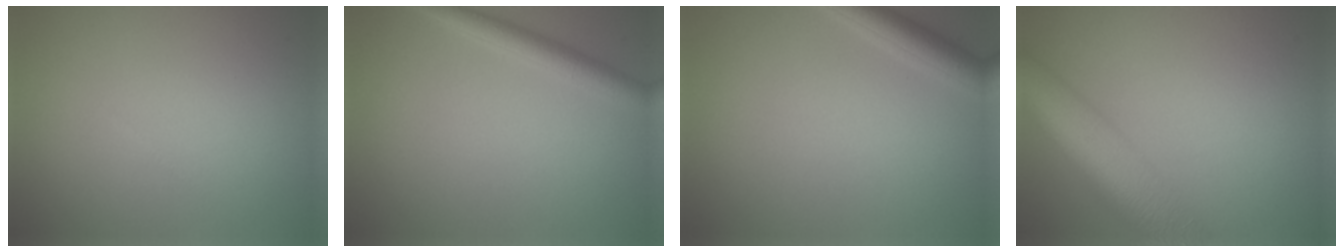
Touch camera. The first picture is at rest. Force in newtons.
{"total": 2.7, "press": 2.7, "slide": 0.2}
{"total": 3.1, "press": 3.1, "slide": 0.2}
{"total": 10.1, "press": 10.1, "slide": 0.4}